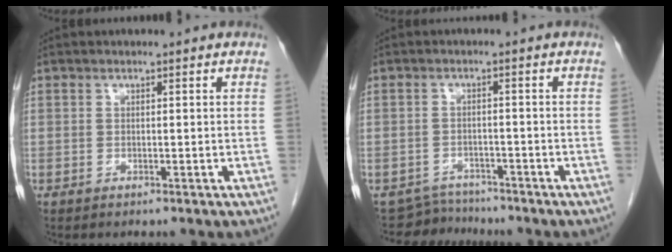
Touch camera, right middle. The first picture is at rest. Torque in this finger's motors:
{"motor_torque": [-0.31, -0.33, -0.19, -0.05]}